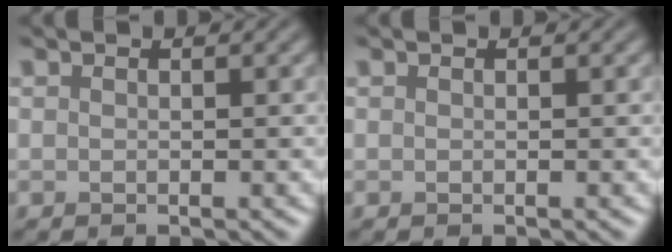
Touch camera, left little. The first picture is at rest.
{"total": 0.0}